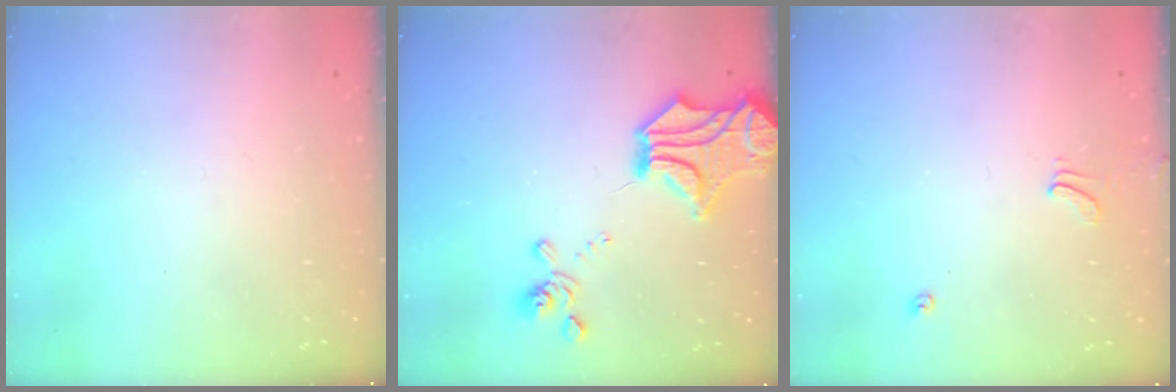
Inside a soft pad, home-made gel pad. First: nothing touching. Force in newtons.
{"total": 7.4, "press": 6.7, "slide": 3.0}
{"total": 2.0, "press": 1.9, "slide": 0.4}